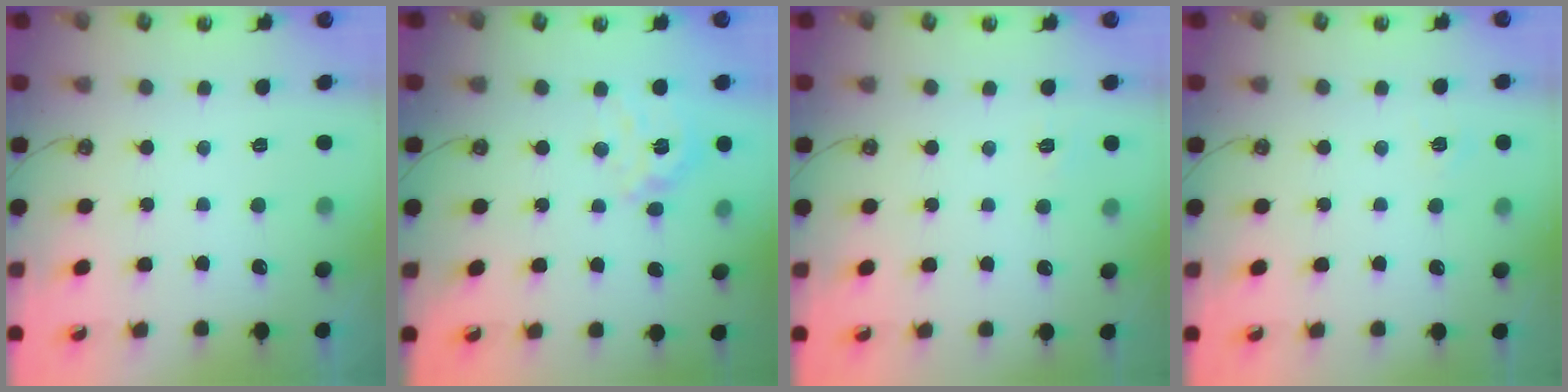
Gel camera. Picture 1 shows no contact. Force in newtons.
{"total": 11.8, "press": 11.8, "slide": 0.9}
{"total": 3.7, "press": 3.7, "slide": 0.5}
{"total": 3.8, "press": 3.8, "slide": 0.5}